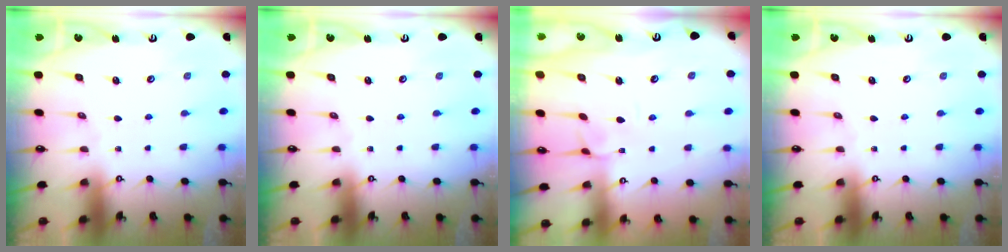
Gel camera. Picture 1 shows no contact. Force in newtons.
{"total": 0.0}
{"total": 2.9, "press": 2.9, "slide": 0.2}
{"total": 0.0}